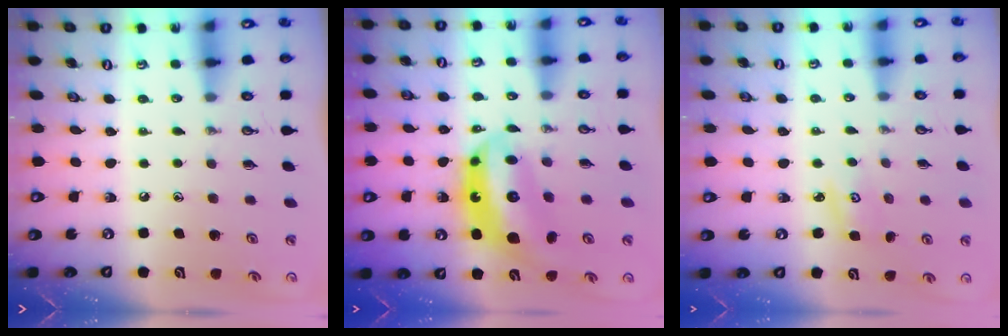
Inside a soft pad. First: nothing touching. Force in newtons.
{"total": 13.7, "press": 13.6, "slide": 1.8}
{"total": 3.1, "press": 3.1, "slide": 0.4}